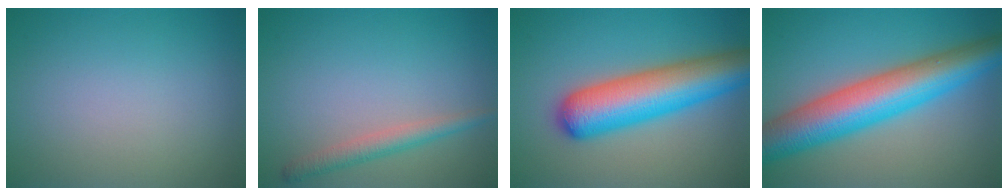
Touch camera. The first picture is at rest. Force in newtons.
{"total": 2.3, "press": 2.3, "slide": 0.1}
{"total": 9.2, "press": 9.2, "slide": 0.3}
{"total": 10.2, "press": 10.2, "slide": 0.3}